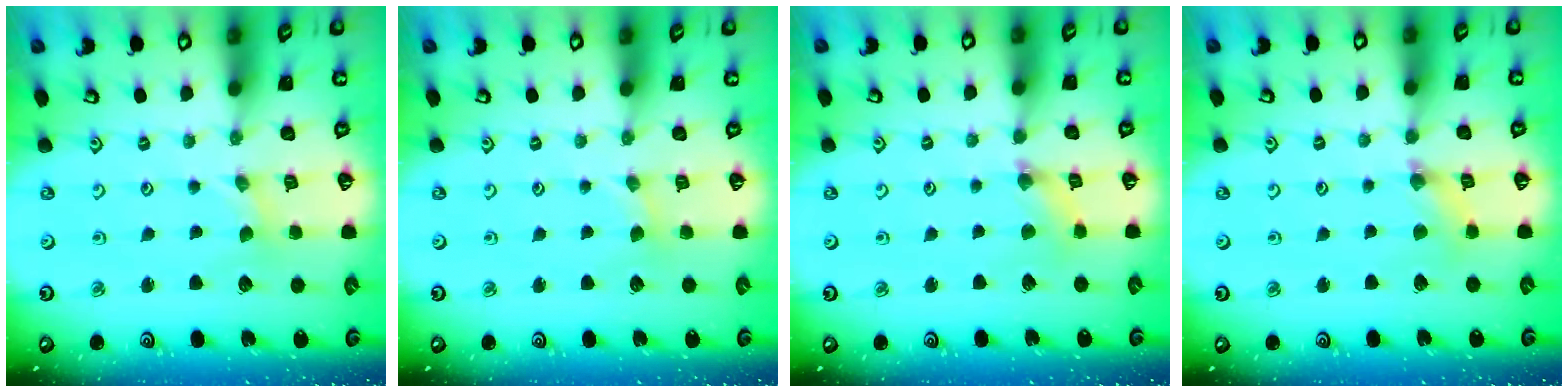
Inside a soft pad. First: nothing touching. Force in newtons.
{"total": 1.0, "press": 1.0, "slide": 0.2}
{"total": 2.0, "press": 2.0, "slide": 0.3}
{"total": 2.4, "press": 2.4, "slide": 0.2}